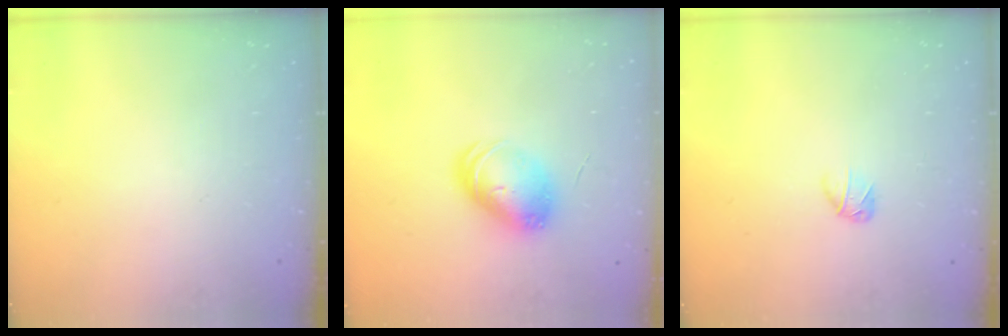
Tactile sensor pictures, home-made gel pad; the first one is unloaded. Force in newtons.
{"total": 9.8, "press": 9.8, "slide": 0.5}
{"total": 3.1, "press": 3.0, "slide": 0.7}